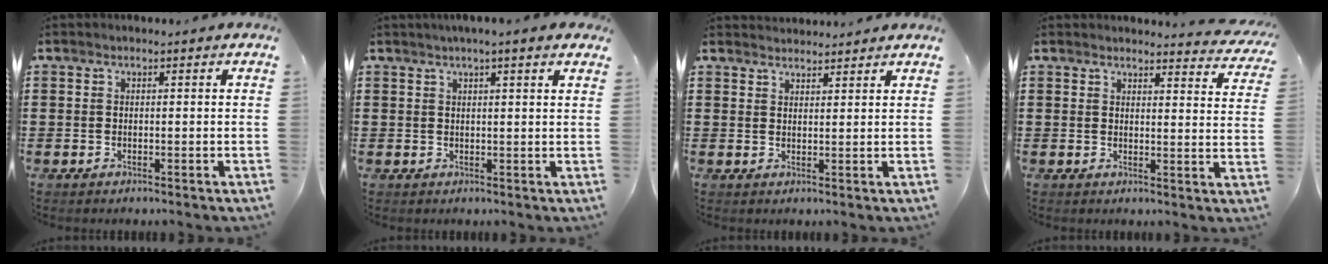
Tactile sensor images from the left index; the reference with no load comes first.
{"total": 1.9, "force": [1.5, 0.2, 1.2], "torque": [-0.027, 0.005, 0.027]}
{"total": 2.1, "force": [2.1, 0.1, -0.4], "torque": [0.002, -0.004, 0.041]}
{"total": 2.8, "force": [2.8, 0.0, 0.4], "torque": [-0.012, -0.015, 0.049]}